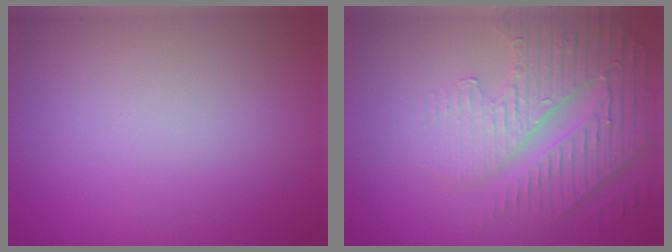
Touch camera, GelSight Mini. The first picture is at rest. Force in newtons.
{"total": 4.8, "press": 4.4, "slide": 1.9}